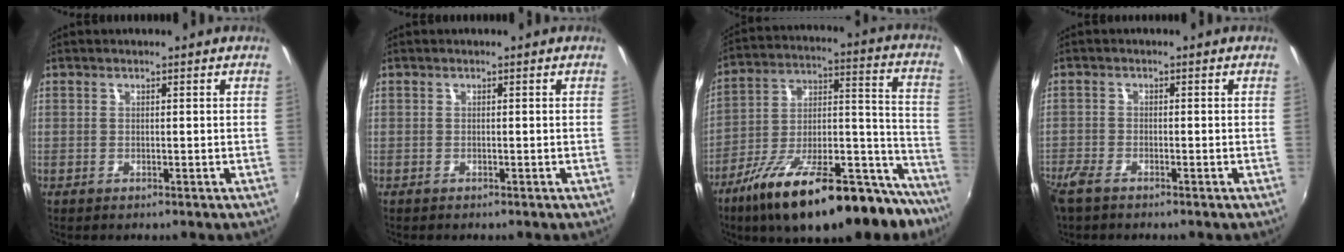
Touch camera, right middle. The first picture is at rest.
{"total": 0.0}
{"total": 30.1, "force": [-21.5, 9.5, 18.8], "torque": [-0.268, 0.001, -0.320]}
{"total": 3.9, "force": [-3.1, 1.3, 2.0], "torque": [-0.056, -0.011, -0.065]}